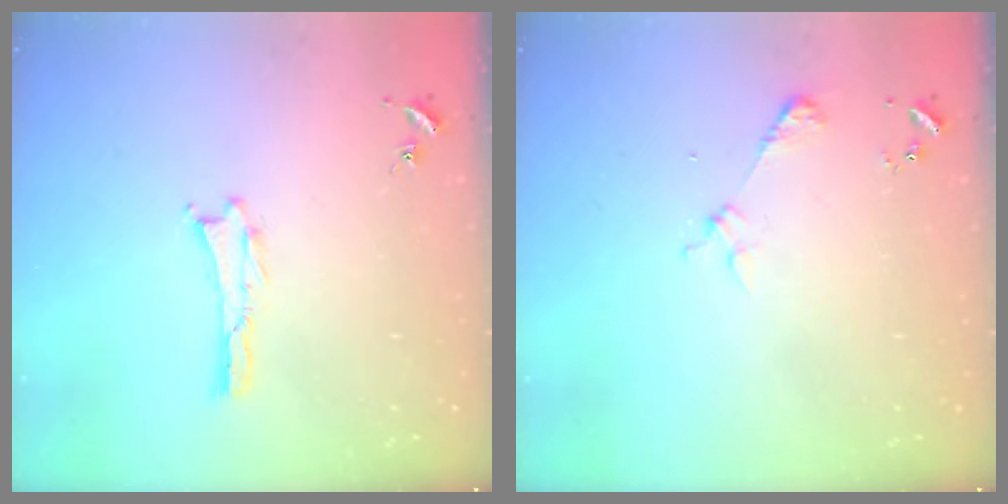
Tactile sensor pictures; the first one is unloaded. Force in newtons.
{"total": 2.2, "press": 2.2, "slide": 0.2}